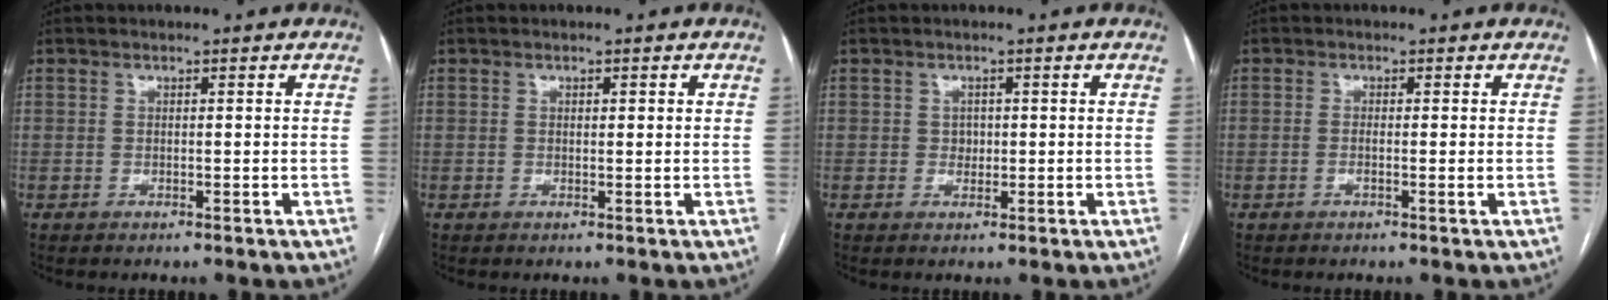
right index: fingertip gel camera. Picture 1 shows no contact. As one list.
[{"total": 0.8, "force": [0.3, 0.2, 0.8], "torque": [-0.013, 0.003, 0.003]}, {"total": 1.1, "force": [0.0, 1.0, 0.6], "torque": [-0.008, 0.002, 0.001]}, {"total": 1.2, "force": [-0.2, 0.0, 1.2], "torque": [-0.023, -0.001, -0.003]}]